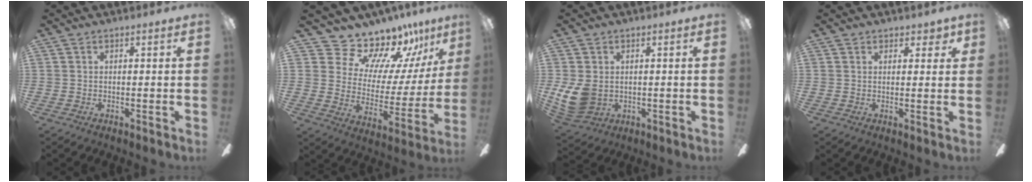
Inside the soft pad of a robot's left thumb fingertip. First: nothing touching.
{"total": 12.6, "force": [11.7, 4.4, 1.4], "torque": [-0.057, -0.110, 0.211]}
{"total": 7.9, "force": [-1.0, 5.8, 5.2], "torque": [-0.125, 0.003, -0.014]}
{"total": 2.1, "force": [1.0, 1.3, 1.2], "torque": [-0.007, 0.000, 0.014]}